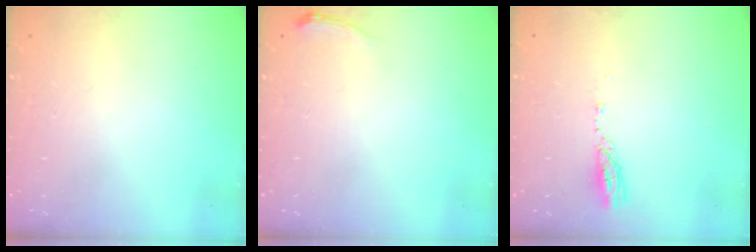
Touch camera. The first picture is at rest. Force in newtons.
{"total": 4.5, "press": 4.3, "slide": 1.1}
{"total": 3.5, "press": 3.4, "slide": 0.3}